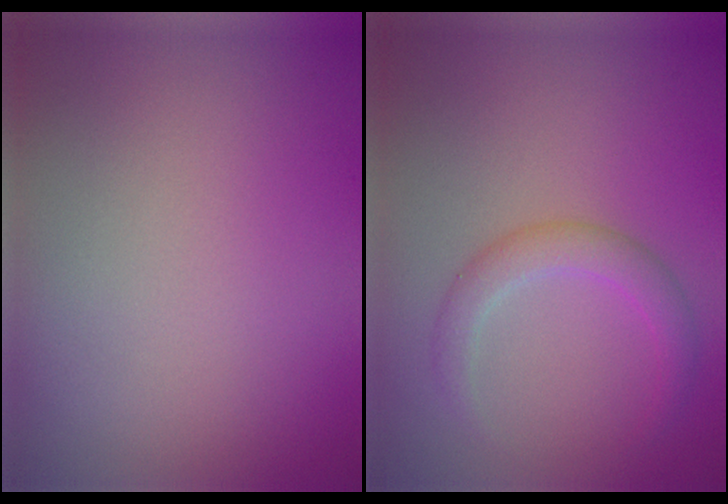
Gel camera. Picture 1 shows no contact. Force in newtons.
{"total": 2.3, "press": 2.3, "slide": 0.0}